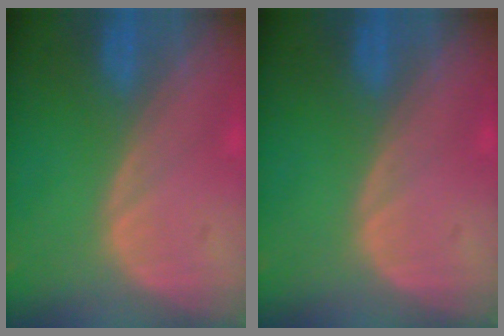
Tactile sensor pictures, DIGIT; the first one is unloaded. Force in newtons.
{"total": 0.0}